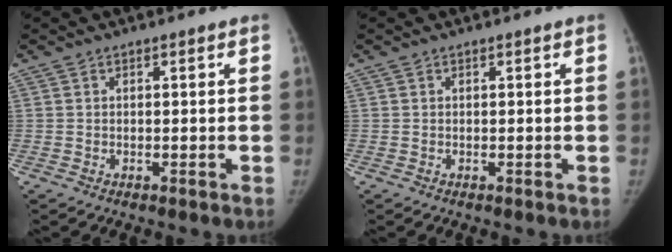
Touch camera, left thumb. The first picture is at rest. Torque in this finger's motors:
{"motor_torque": [0.00, 0.00, 0.09, 0.06, 0.00]}